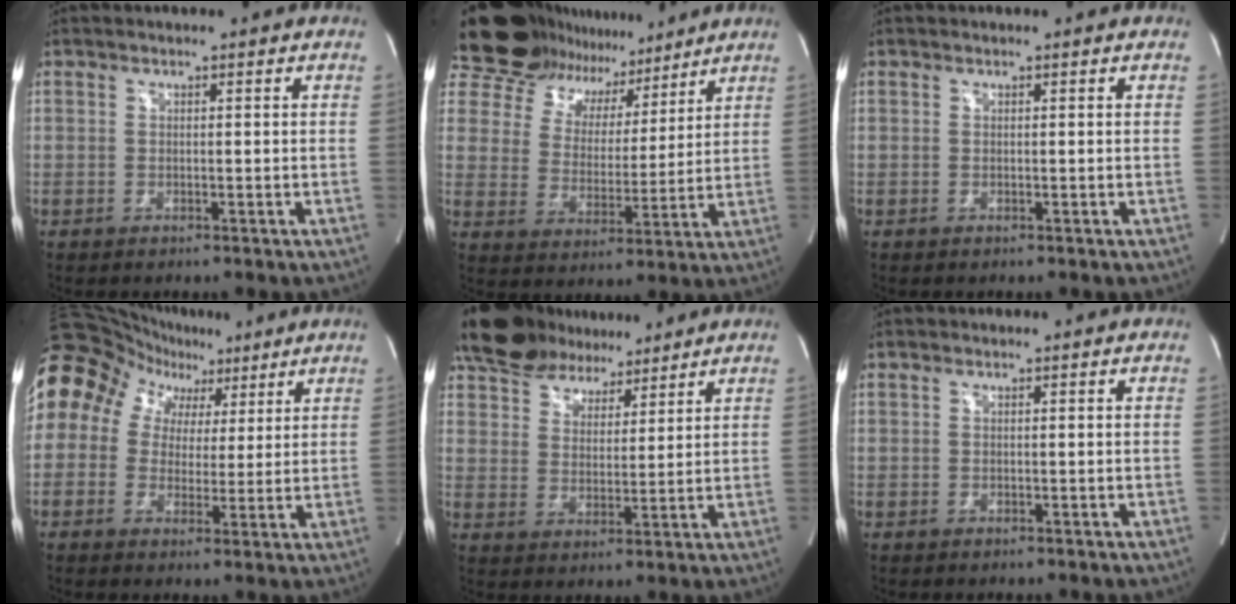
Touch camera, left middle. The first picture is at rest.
{"total": 17.4, "force": [14.8, 7.6, 5.0], "torque": [-0.096, 0.026, 0.231]}
{"total": 0.0}
{"total": 16.2, "force": [8.2, 12.6, 5.9], "torque": [-0.137, 0.085, 0.143]}
{"total": 12.9, "force": [10.9, 5.4, 4.5], "torque": [-0.080, 0.027, 0.185]}
{"total": 0.0}